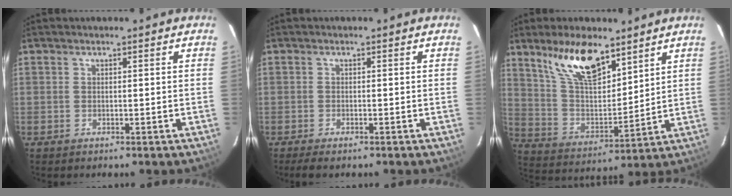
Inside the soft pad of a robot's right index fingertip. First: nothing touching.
{"total": 2.7, "force": [-2.2, 0.5, 1.5], "torque": [-0.036, -0.009, -0.038]}
{"total": 14.7, "force": [9.9, 5.4, 9.4], "torque": [-0.173, 0.007, 0.195]}